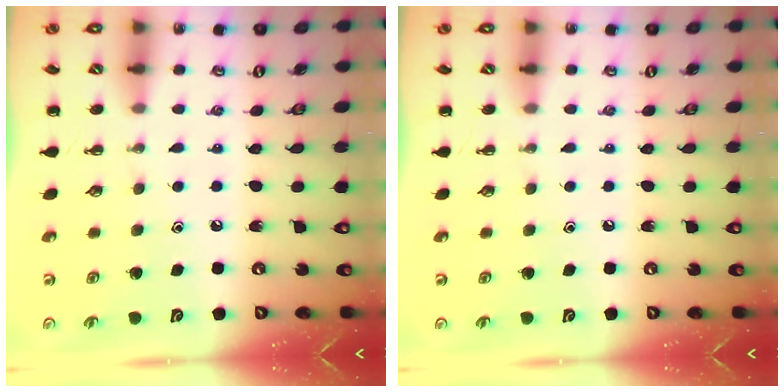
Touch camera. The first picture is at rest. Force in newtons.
{"total": 0.0}